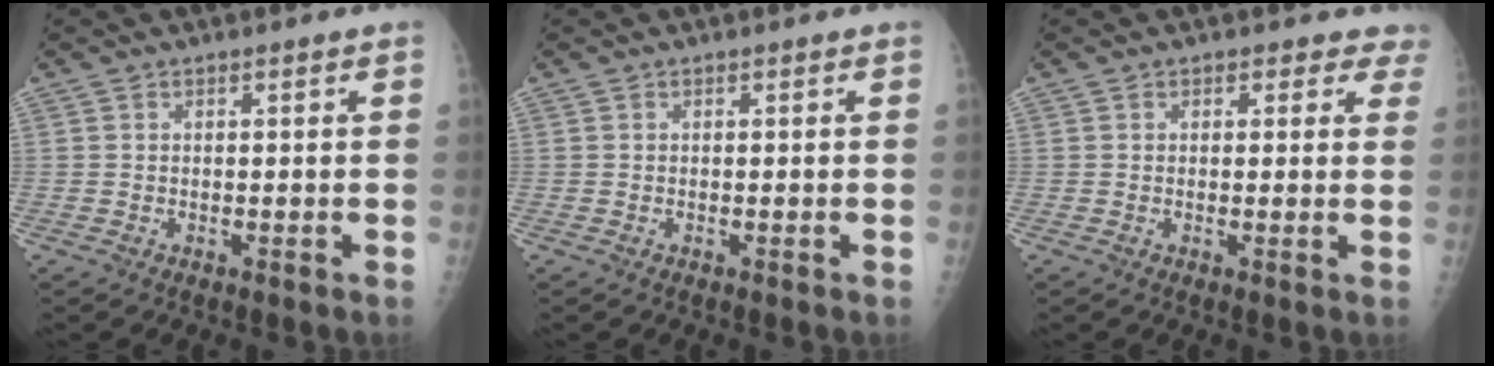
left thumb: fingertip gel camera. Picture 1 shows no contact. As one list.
[{"total": 0.0}, {"total": 3.7, "force": [2.9, 2.2, 0.7], "torque": [0.032, -0.010, 0.016]}]